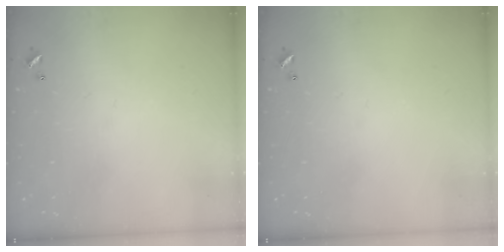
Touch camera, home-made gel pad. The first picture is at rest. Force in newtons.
{"total": 0.0}